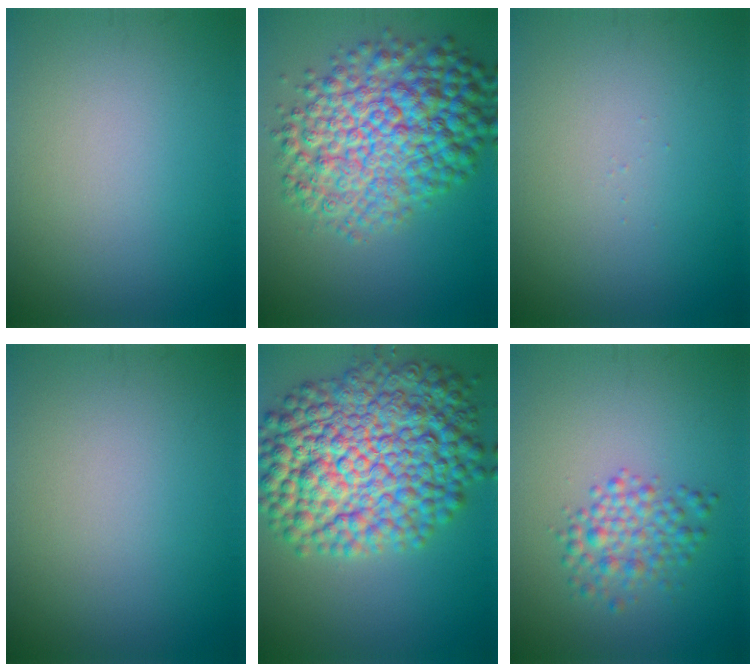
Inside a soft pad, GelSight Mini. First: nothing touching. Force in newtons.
{"total": 10.8, "press": 10.8, "slide": 0.2}
{"total": 0.0}
{"total": 0.0}
{"total": 13.8, "press": 13.8, "slide": 0.1}
{"total": 3.1, "press": 3.1, "slide": 0.0}